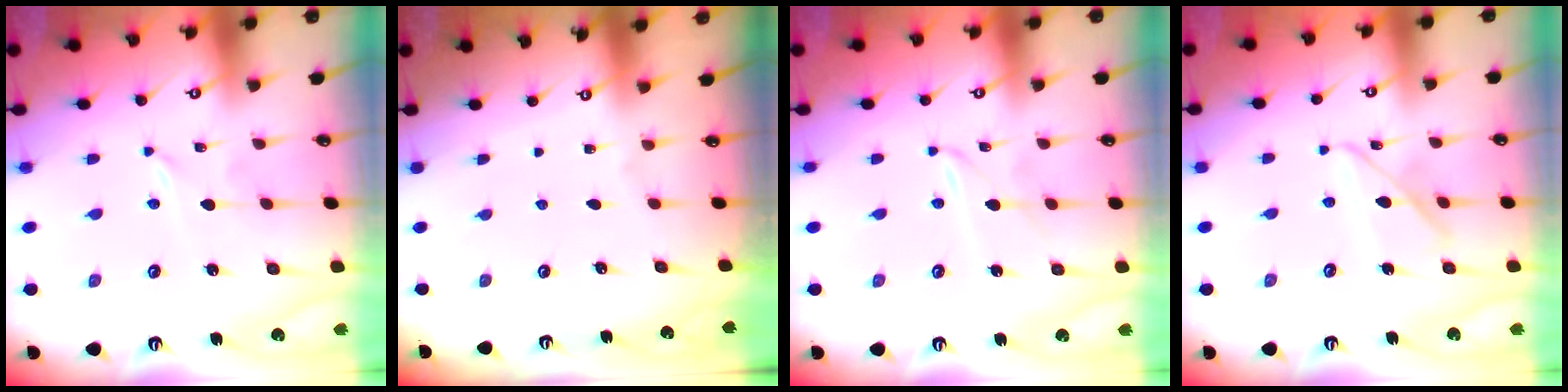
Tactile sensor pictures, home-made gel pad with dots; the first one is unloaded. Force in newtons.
{"total": 0.0}
{"total": 2.2, "press": 2.2, "slide": 0.2}
{"total": 11.4, "press": 11.4, "slide": 1.0}